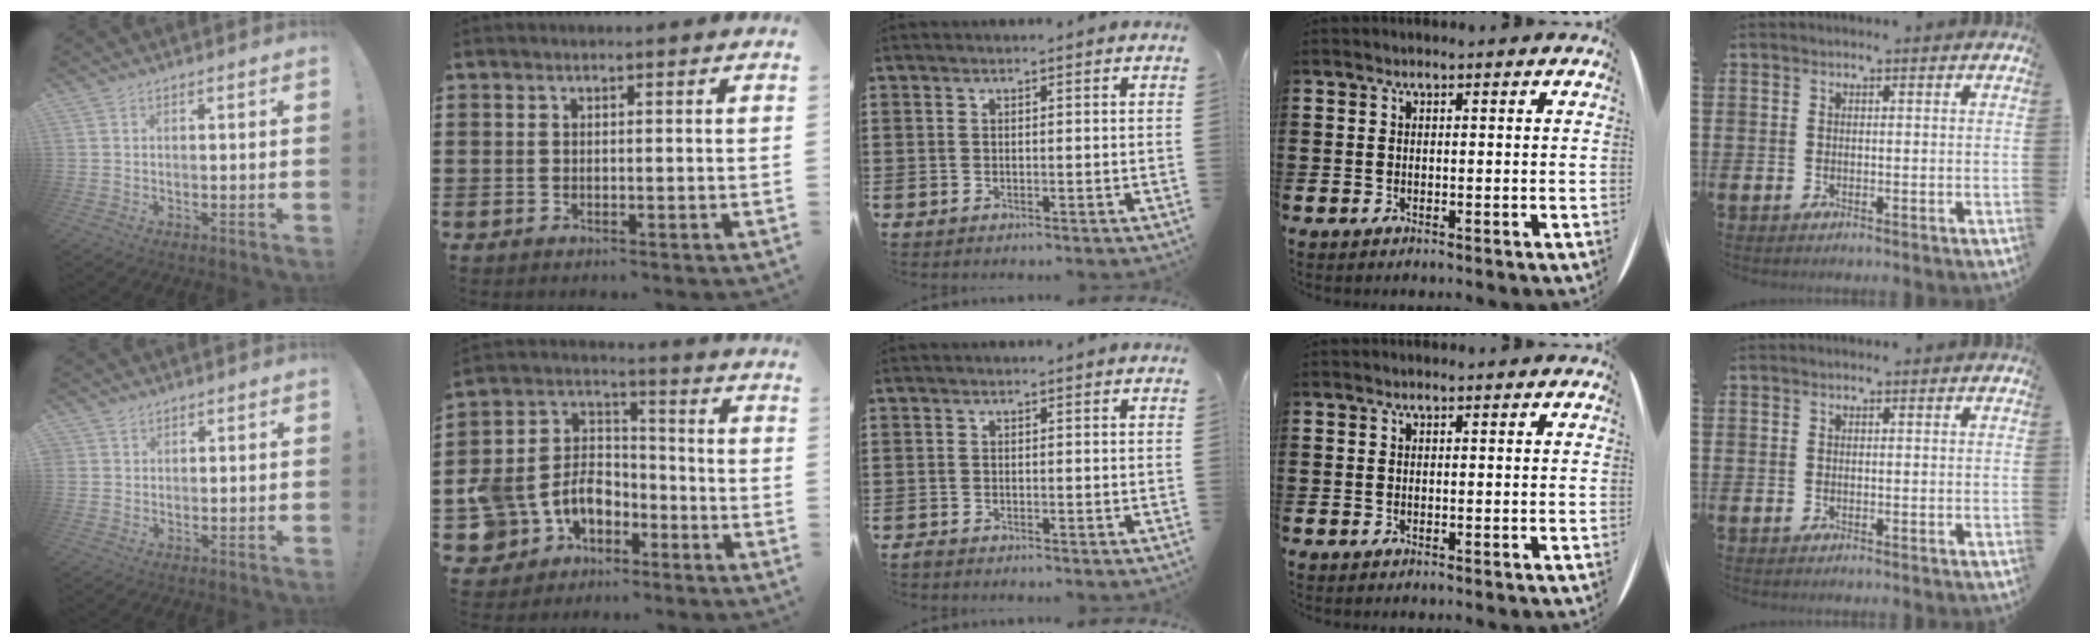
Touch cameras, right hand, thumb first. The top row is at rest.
{"thumb": {"total": 1.6, "force": [1.2, 1.0, 0.1], "torque": [0.004, -0.006, 0.022]}, "index": {"total": 8.9, "force": [-4.8, 6.9, 2.8], "torque": [-0.105, 0.013, -0.095]}, "middle": {"total": 0.6, "force": [-0.6, 0.1, 0.1], "torque": [-0.004, -0.003, -0.012]}}